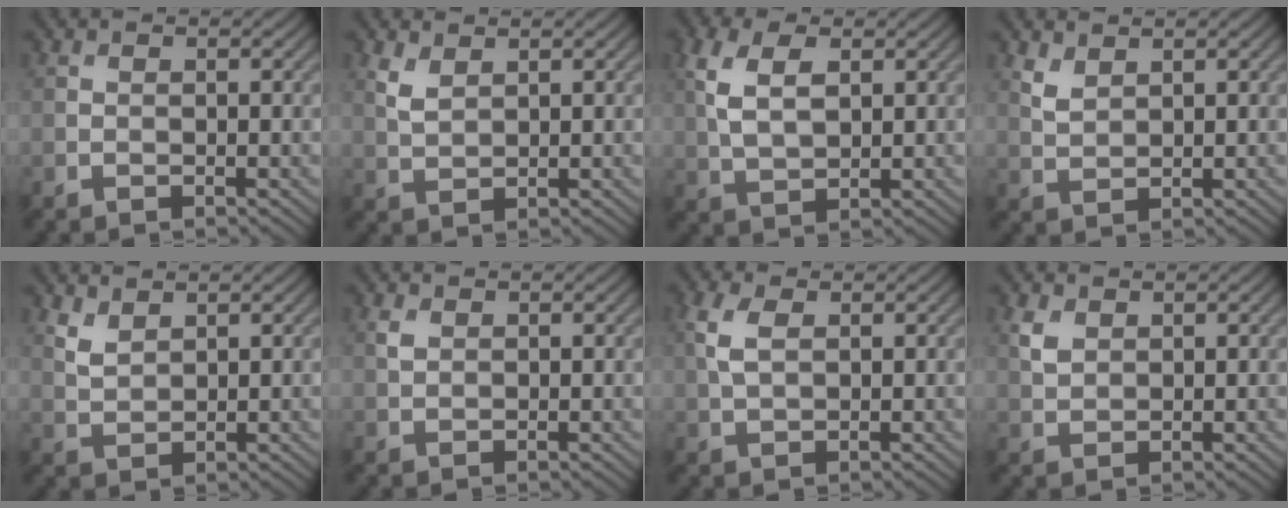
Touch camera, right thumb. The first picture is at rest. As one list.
[{"total": 2.6, "force": [1.6, 1.2, 1.6], "torque": [-0.046, -0.001, 0.039]}, {"total": 6.2, "force": [1.9, 3.4, 4.8], "torque": [-0.119, 0.006, 0.036]}, {"total": 2.3, "force": [1.7, 1.0, 1.2], "torque": [-0.035, -0.001, 0.043]}, {"total": 2.7, "force": [2.0, 1.1, 1.4], "torque": [-0.039, -0.002, 0.048]}, {"total": 1.2, "force": [0.6, 0.8, 0.7], "torque": [-0.019, 0.000, 0.014]}, {"total": 3.6, "force": [1.1, 2.0, 2.8], "torque": [-0.078, 0.006, 0.022]}, {"total": 2.4, "force": [1.3, 1.6, 1.3], "torque": [-0.037, -0.001, 0.029]}]